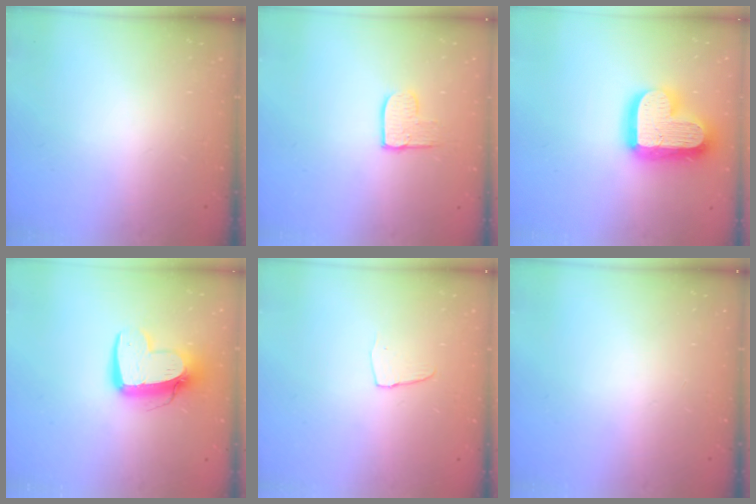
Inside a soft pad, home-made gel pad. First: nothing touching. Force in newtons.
{"total": 7.0, "press": 7.0, "slide": 0.4}
{"total": 20.7, "press": 20.7, "slide": 1.7}
{"total": 13.0, "press": 12.9, "slide": 1.2}
{"total": 3.6, "press": 3.6, "slide": 0.3}
{"total": 0.0}